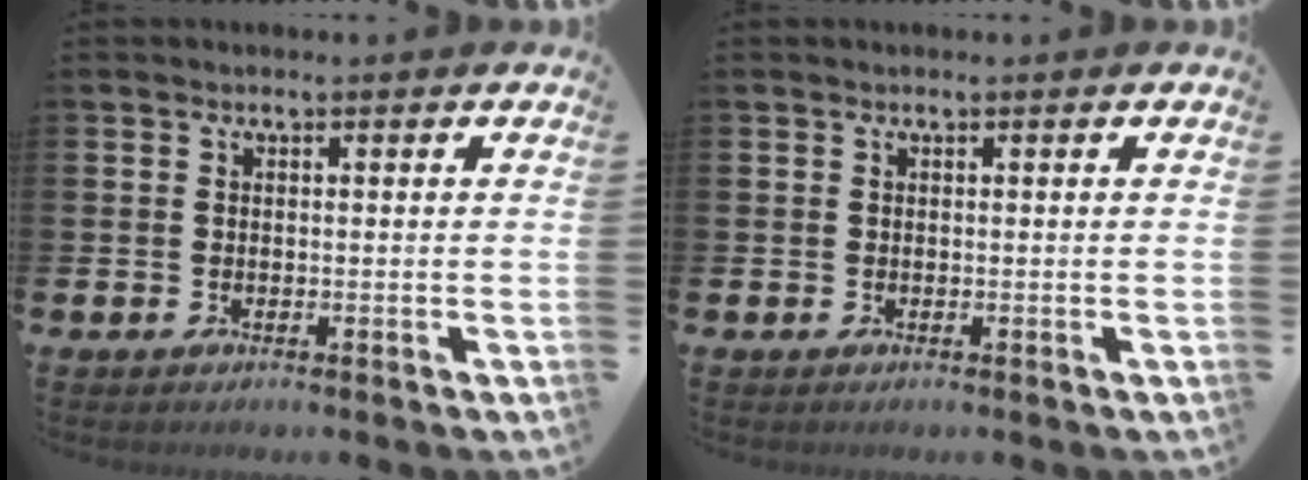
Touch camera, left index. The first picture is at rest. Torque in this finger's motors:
{"motor_torque": [0.14, 0.01, -0.05, 0.01]}